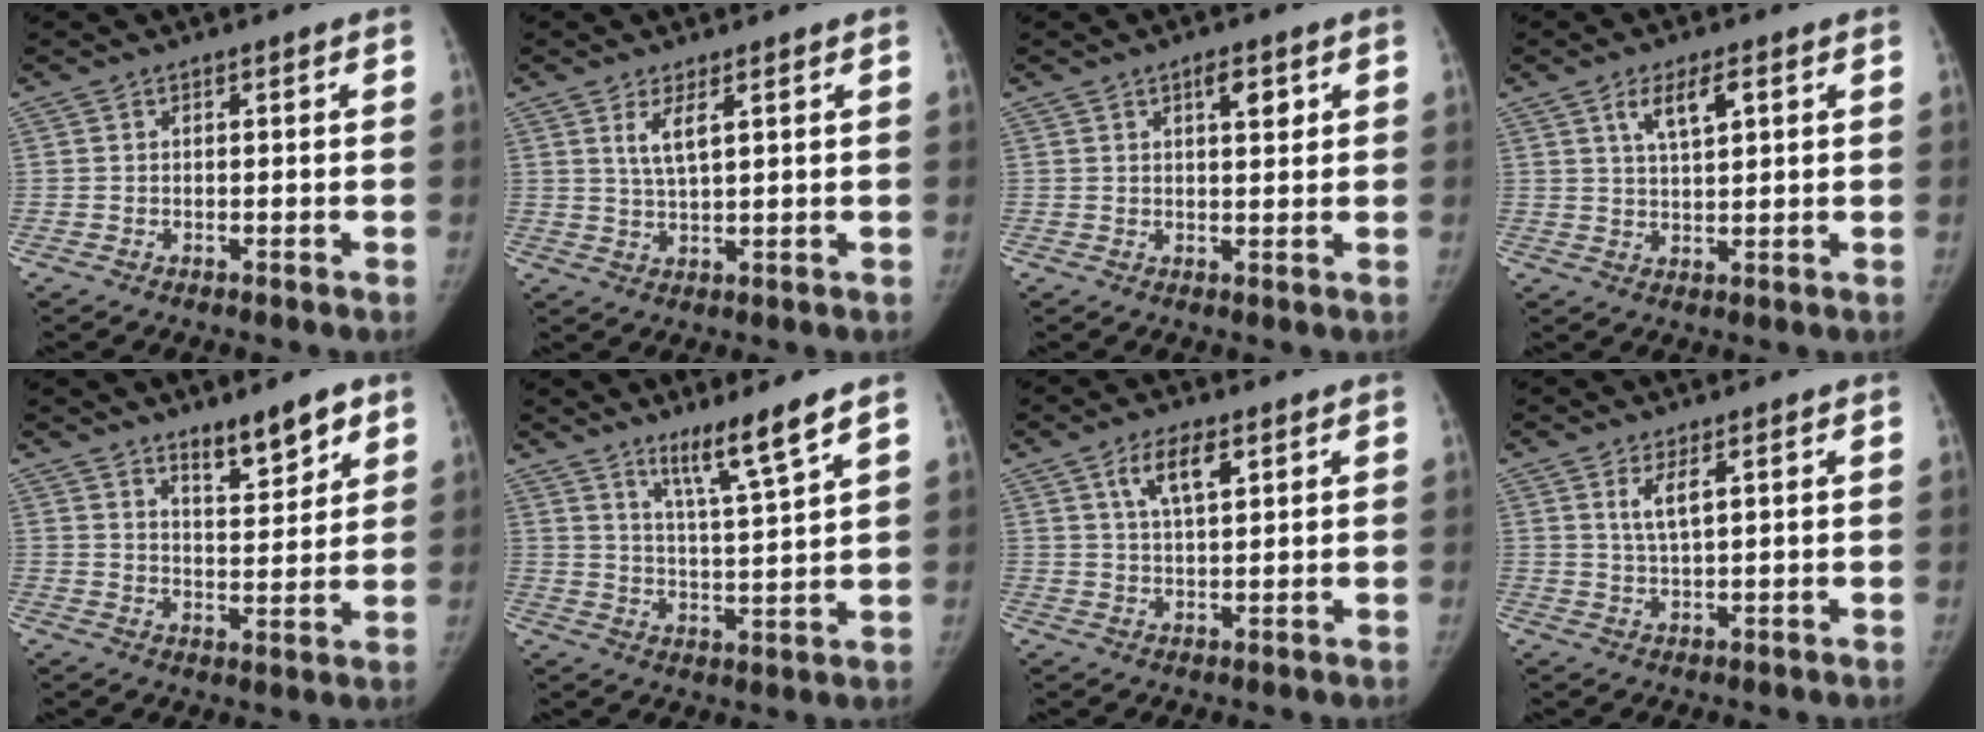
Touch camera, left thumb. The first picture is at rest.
{"total": 3.9, "force": [1.8, 0.9, 3.4], "torque": [-0.067, -0.015, 0.040]}
{"total": 3.6, "force": [1.7, 1.3, 2.9], "torque": [-0.035, -0.007, 0.025]}
{"total": 5.7, "force": [2.6, 2.1, 4.6], "torque": [-0.078, -0.005, 0.049]}
{"total": 7.9, "force": [5.7, 2.1, 5.1], "torque": [-0.061, -0.043, 0.091]}
{"total": 9.0, "force": [6.4, -0.2, 6.2], "torque": [-0.105, -0.051, 0.117]}
{"total": 6.4, "force": [3.2, 2.5, 5.0], "torque": [-0.083, -0.009, 0.059]}
{"total": 3.7, "force": [1.7, 0.9, 3.1], "torque": [-0.062, -0.014, 0.036]}